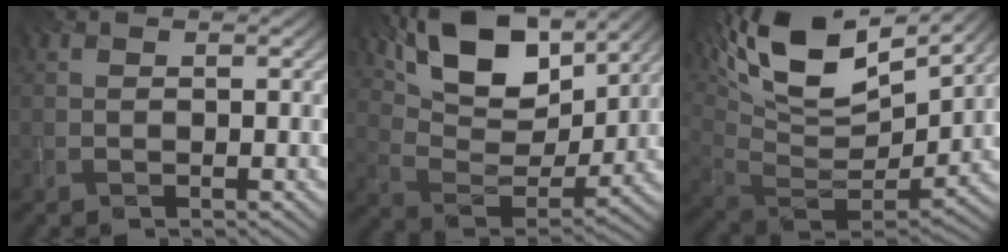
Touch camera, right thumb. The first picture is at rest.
{"total": 13.4, "force": [8.8, 6.0, 8.2], "torque": [-0.160, -0.004, 0.152]}
{"total": 17.0, "force": [9.7, 7.5, 11.7], "torque": [-0.251, 0.029, 0.164]}